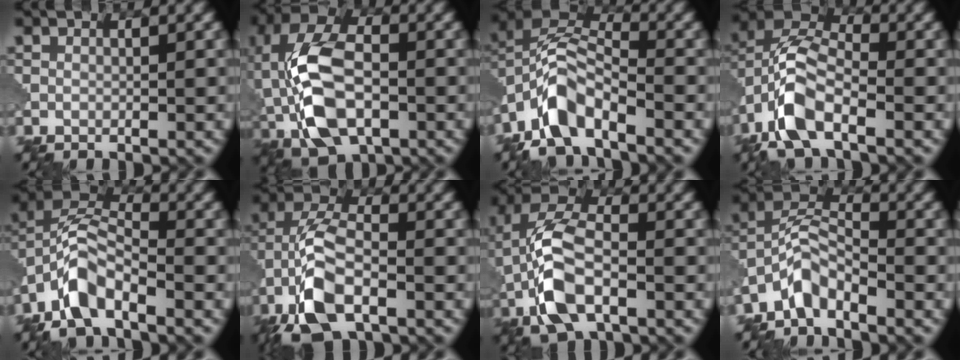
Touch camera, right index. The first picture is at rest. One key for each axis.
{"total": 10.9, "fx": -2.4, "fy": 6.3, "fz": 8.6, "tx": -0.182, "ty": 0.002, "tz": -0.060}
{"total": 7.6, "fx": -4.6, "fy": 3.2, "fz": 5.1, "tx": -0.095, "ty": 0.008, "tz": -0.101}
{"total": 8.2, "fx": -3.6, "fy": 3.7, "fz": 6.3, "tx": -0.132, "ty": 0.011, "tz": -0.083}
{"total": 6.8, "fx": -4.1, "fy": 2.8, "fz": 4.7, "tx": -0.091, "ty": 0.010, "tz": -0.091}
{"total": 8.0, "fx": -3.7, "fy": 3.4, "fz": 6.3, "tx": -0.136, "ty": 0.010, "tz": -0.083}
{"total": 7.9, "fx": -2.4, "fy": 3.8, "fz": 6.6, "tx": -0.148, "ty": 0.011, "tz": -0.057}
{"total": 4.0, "fx": -3.1, "fy": 1.3, "fz": 2.2, "tx": -0.043, "ty": 0.016, "tz": -0.071}